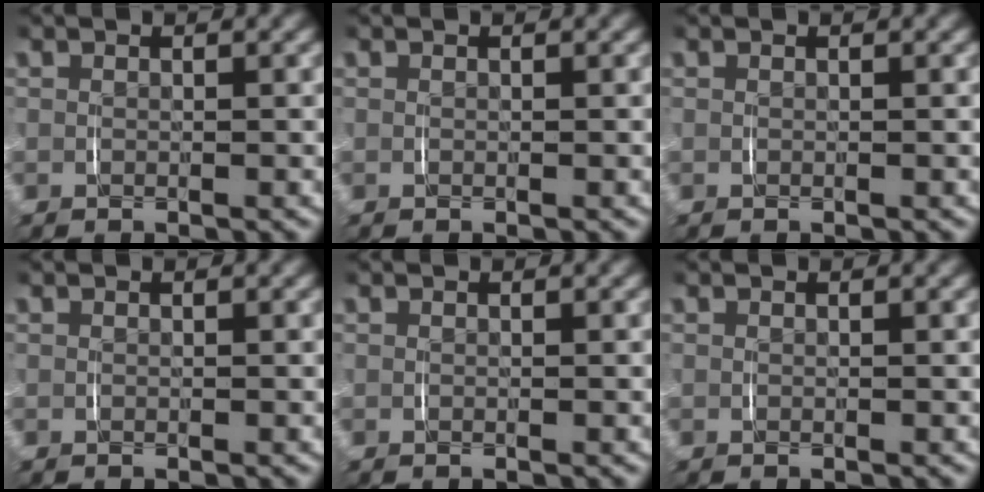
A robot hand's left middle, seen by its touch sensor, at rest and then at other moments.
{"total": 0.0}
{"total": 0.0}
{"total": 0.0}
{"total": 0.0}
{"total": 0.0}